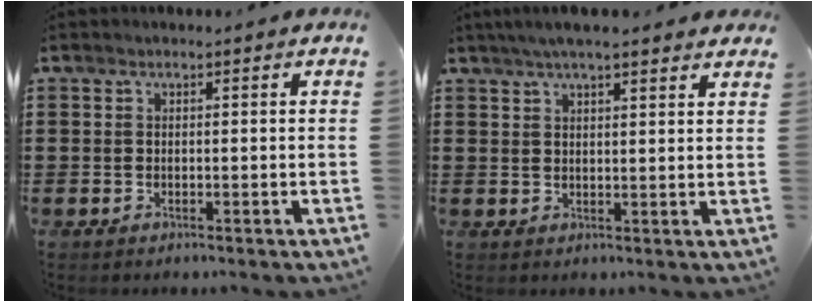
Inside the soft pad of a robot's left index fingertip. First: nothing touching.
{"total": 4.2, "force": [3.5, 0.8, 2.2], "torque": [-0.051, 0.002, 0.063]}